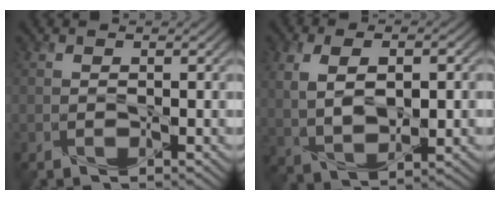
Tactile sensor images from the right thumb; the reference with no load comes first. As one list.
[{"total": 8.8, "force": [1.2, 4.8, 7.3], "torque": [-0.162, 0.001, 0.028]}]